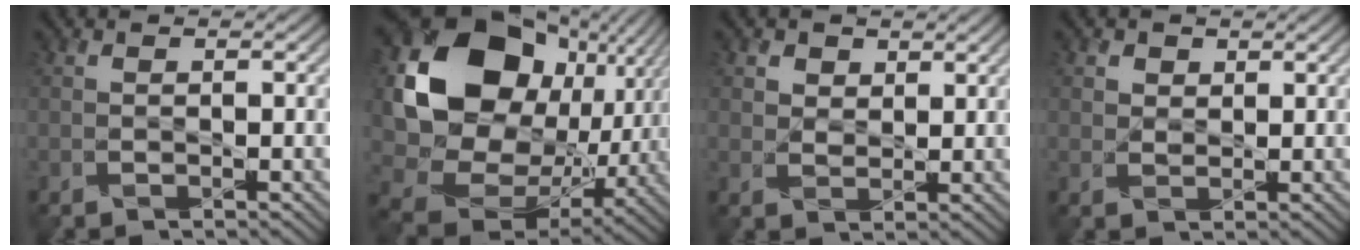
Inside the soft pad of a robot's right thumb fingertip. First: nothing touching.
{"total": 20.7, "force": [3.8, 16.1, 12.5], "torque": [-0.285, -0.020, 0.102]}
{"total": 3.2, "force": [2.1, 2.1, 1.1], "torque": [-0.031, -0.009, 0.043]}
{"total": 2.1, "force": [1.4, 1.5, 0.6], "torque": [-0.019, -0.007, 0.028]}